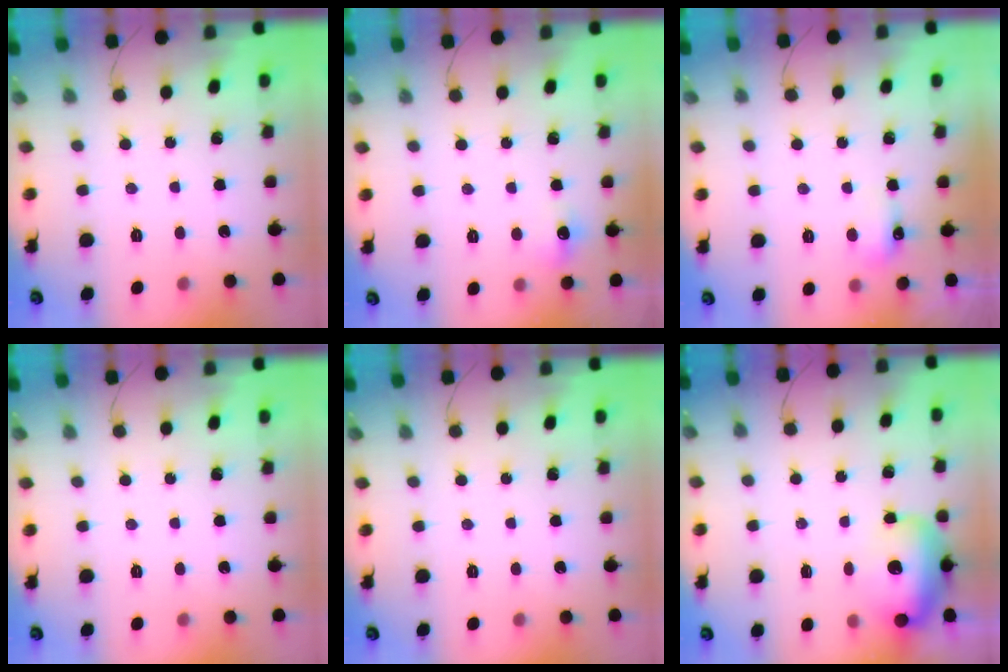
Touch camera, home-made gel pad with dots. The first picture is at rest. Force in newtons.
{"total": 5.4, "press": 5.3, "slide": 1.1}
{"total": 5.6, "press": 5.5, "slide": 1.0}
{"total": 0.0}
{"total": 0.0}
{"total": 20.7, "press": 17.4, "slide": 11.3}